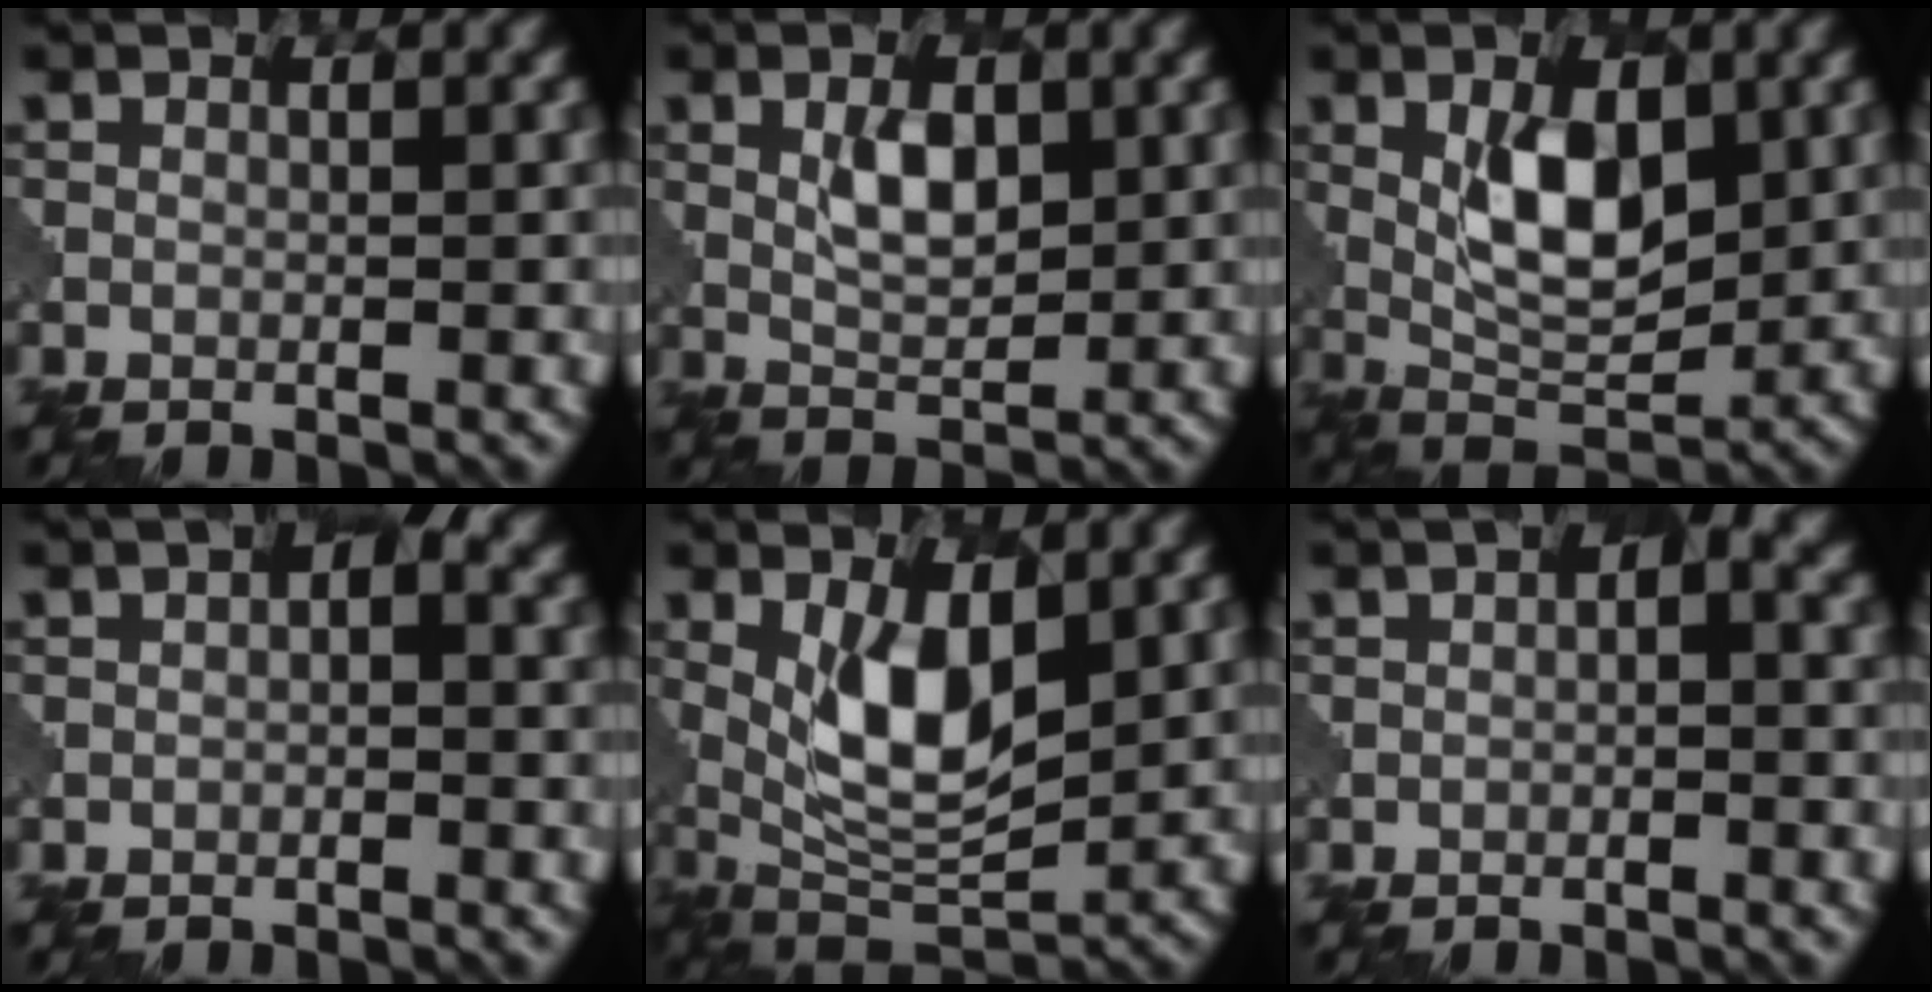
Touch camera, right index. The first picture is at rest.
{"total": 3.6, "force": [1.2, 1.9, 2.8], "torque": [-0.056, -0.002, 0.025]}
{"total": 6.5, "force": [1.5, 3.2, 5.4], "torque": [-0.096, -0.004, 0.032]}
{"total": 1.9, "force": [0.3, 0.9, 1.7], "torque": [-0.022, 0.004, 0.004]}
{"total": 7.0, "force": [1.8, 3.1, 6.1], "torque": [-0.116, -0.011, 0.036]}
{"total": 2.2, "force": [0.3, 0.9, 2.0], "torque": [-0.028, 0.007, 0.005]}